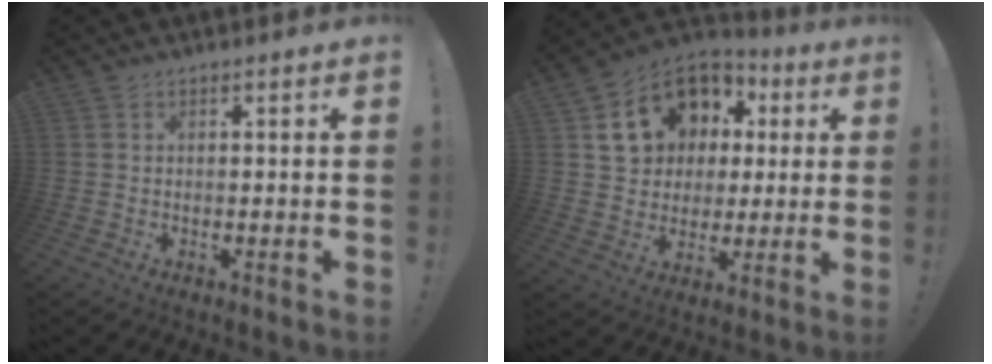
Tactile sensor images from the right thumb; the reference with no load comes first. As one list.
[{"total": 16.6, "force": [5.9, 13.6, 7.4], "torque": [-0.112, -0.019, 0.133]}]